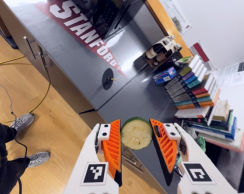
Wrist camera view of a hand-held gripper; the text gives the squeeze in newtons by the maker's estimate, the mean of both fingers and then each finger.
{"total": 8.3, "left": 8.9, "right": 7.7}